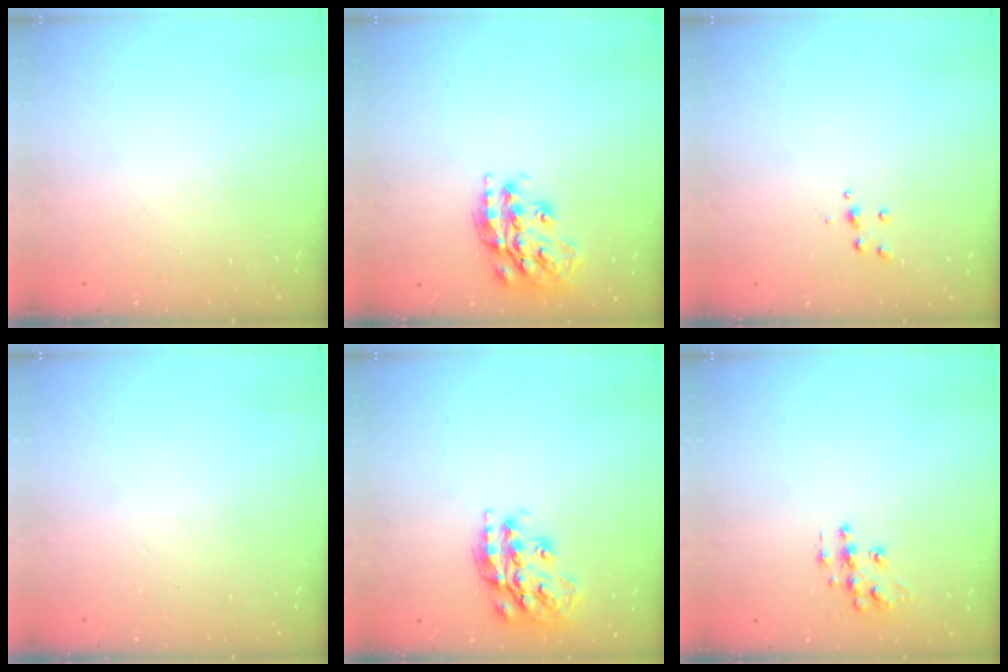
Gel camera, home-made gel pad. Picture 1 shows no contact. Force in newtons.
{"total": 19.7, "press": 19.6, "slide": 1.4}
{"total": 3.9, "press": 3.8, "slide": 0.4}
{"total": 0.0}
{"total": 19.7, "press": 19.6, "slide": 1.4}
{"total": 8.7, "press": 8.7, "slide": 0.5}